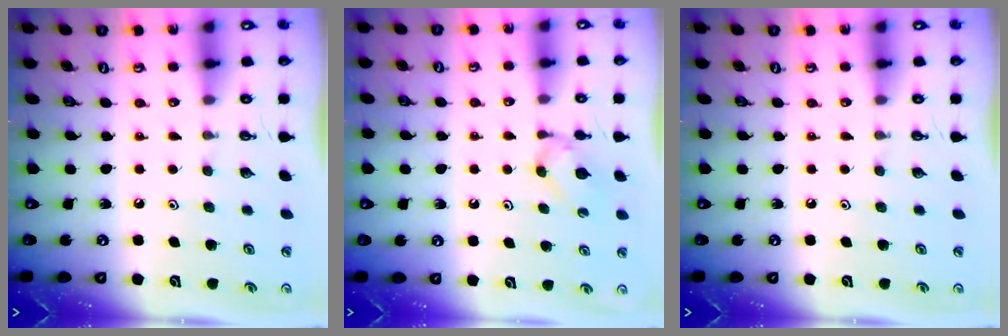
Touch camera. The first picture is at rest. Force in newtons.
{"total": 3.0, "press": 2.9, "slide": 0.7}
{"total": 0.0}